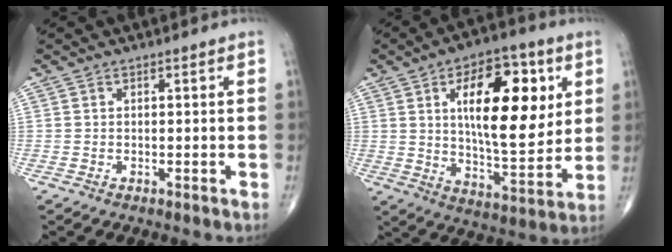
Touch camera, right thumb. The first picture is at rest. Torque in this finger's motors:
{"motor_torque": [-1.45, 3.06, 2.04, 0.74, 0.49]}